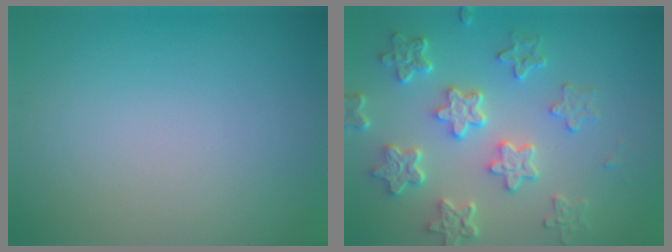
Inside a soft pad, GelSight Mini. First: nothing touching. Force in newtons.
{"total": 5.8, "press": 4.6, "slide": 3.6}